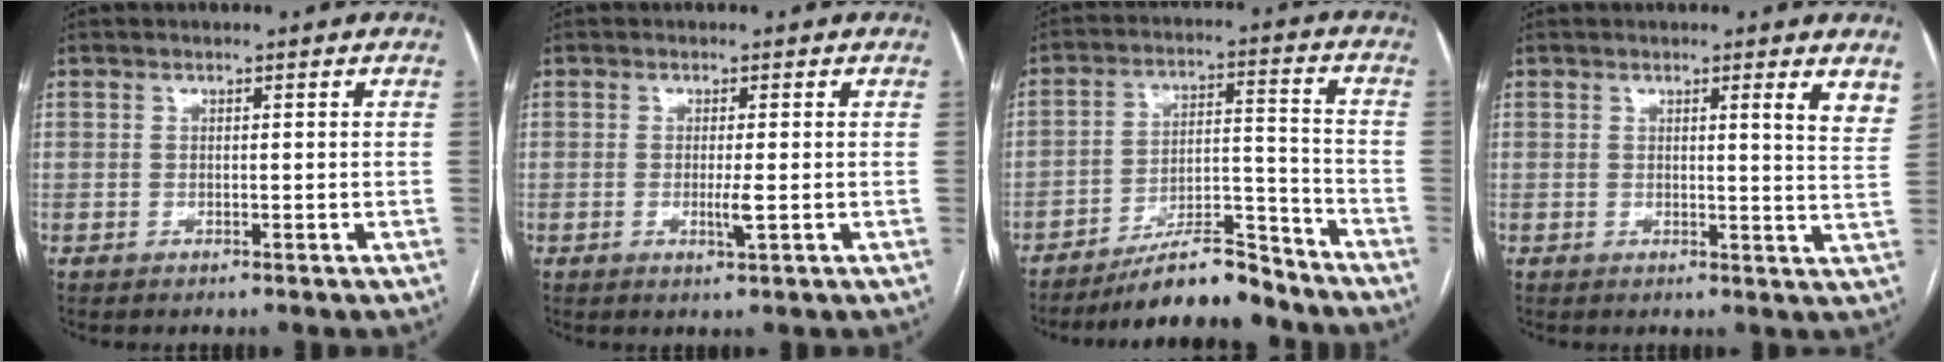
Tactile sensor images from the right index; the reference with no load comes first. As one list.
[{"total": 2.0, "force": [-0.3, -0.2, 2.0], "torque": [-0.040, -0.006, -0.002]}, {"total": 11.8, "force": [-10.5, 2.1, 5.0], "torque": [-0.072, 0.025, -0.177]}, {"total": 4.8, "force": [3.3, 0.1, 3.5], "torque": [-0.039, -0.017, 0.024]}]